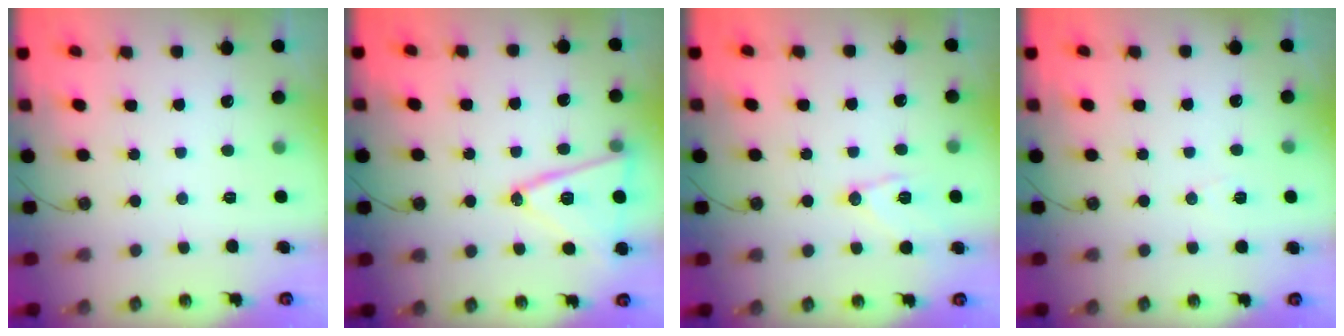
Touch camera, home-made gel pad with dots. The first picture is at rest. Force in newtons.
{"total": 15.3, "press": 14.8, "slide": 3.5}
{"total": 10.0, "press": 10.0, "slide": 0.8}
{"total": 5.2, "press": 4.3, "slide": 2.9}